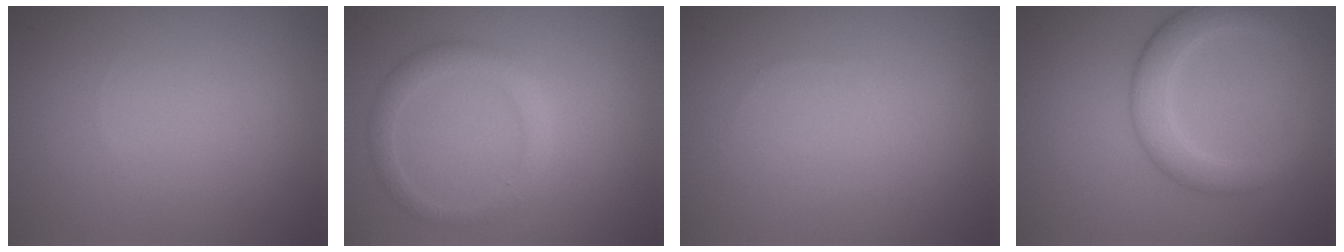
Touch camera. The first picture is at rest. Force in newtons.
{"total": 2.2, "press": 2.2, "slide": 0.1}
{"total": 0.0}
{"total": 3.9, "press": 3.9, "slide": 0.3}